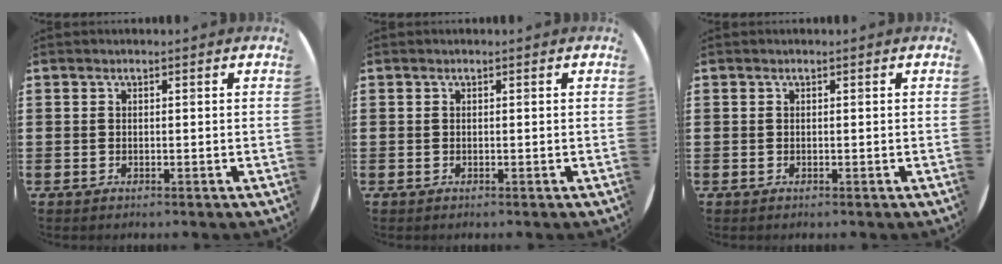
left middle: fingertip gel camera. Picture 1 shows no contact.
{"total": 0.0}
{"total": 0.0}